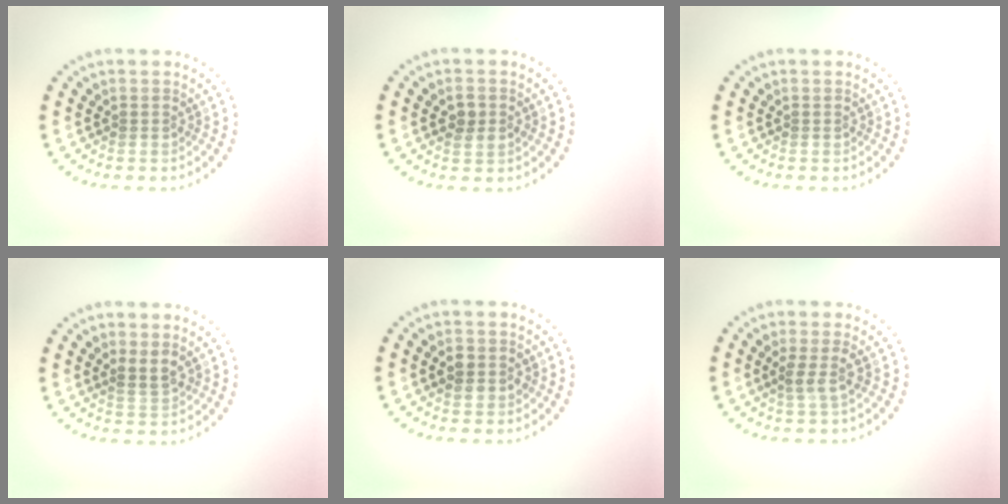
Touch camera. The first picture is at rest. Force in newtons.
{"total": 1.9, "press": 1.9, "slide": 0.0}
{"total": 0.0}
{"total": 1.9, "press": 1.7, "slide": 0.7}
{"total": 2.2, "press": 2.2, "slide": 0.2}
{"total": 2.0, "press": 1.7, "slide": 1.1}